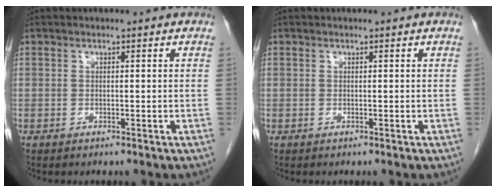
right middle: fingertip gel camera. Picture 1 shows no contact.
{"total": 0.0}